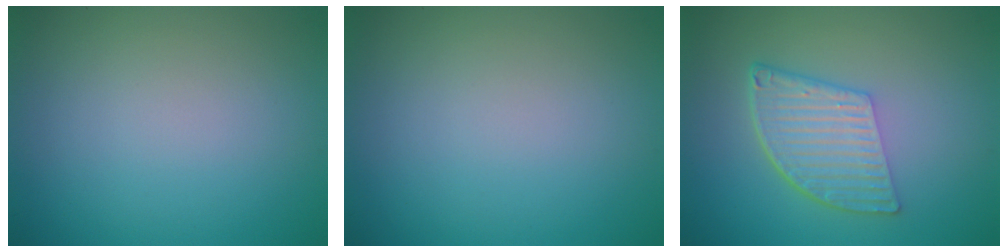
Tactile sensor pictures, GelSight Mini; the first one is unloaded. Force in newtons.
{"total": 0.0}
{"total": 5.7, "press": 3.9, "slide": 4.2}